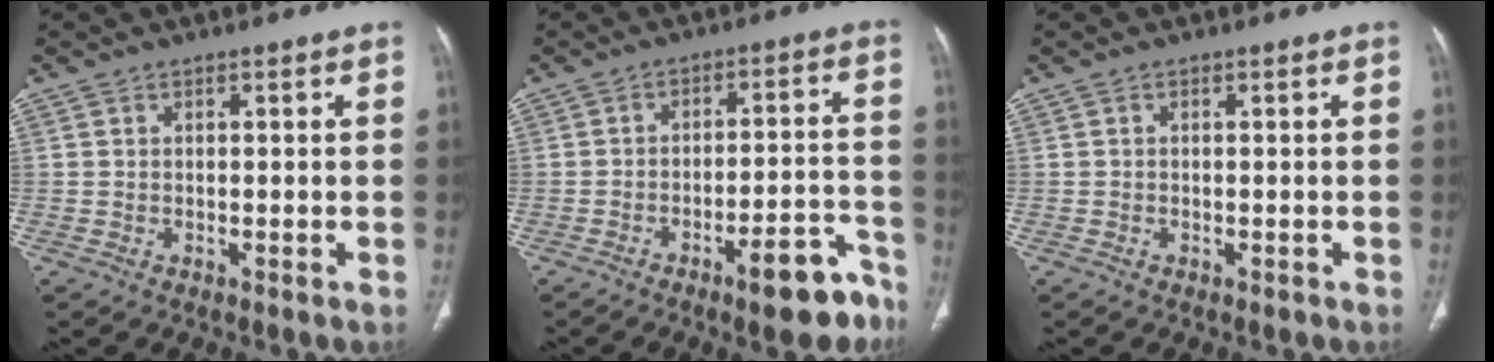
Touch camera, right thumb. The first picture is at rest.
{"total": 11.3, "force": [-7.4, 3.3, 7.9], "torque": [-0.084, 0.062, -0.101]}
{"total": 0.0}